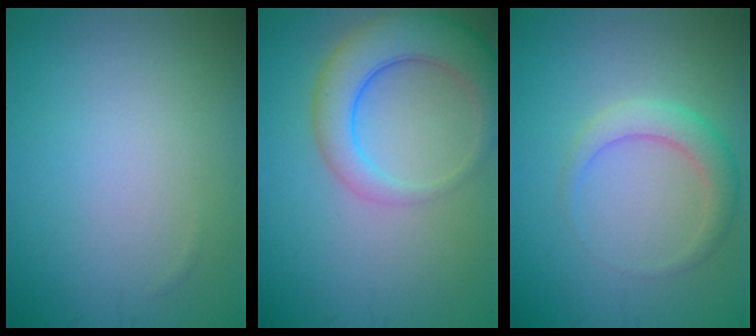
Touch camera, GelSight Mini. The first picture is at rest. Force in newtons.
{"total": 5.9, "press": 5.8, "slide": 0.4}
{"total": 2.9, "press": 2.9, "slide": 0.1}